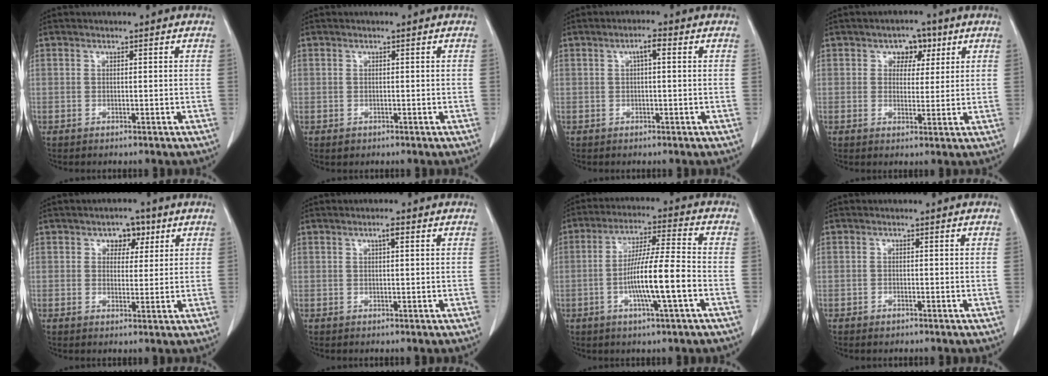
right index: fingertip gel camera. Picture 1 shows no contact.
{"total": 0.8, "force": [-0.3, 0.7, 0.1], "torque": [-0.004, 0.003, -0.002]}
{"total": 2.2, "force": [0.5, 0.4, 2.1], "torque": [-0.036, 0.005, 0.008]}
{"total": 4.3, "force": [1.9, 3.1, 2.3], "torque": [-0.026, 0.009, 0.027]}
{"total": 3.9, "force": [1.9, 2.6, 2.3], "torque": [-0.026, 0.009, 0.026]}
{"total": 1.4, "force": [0.6, 0.2, 1.3], "torque": [-0.023, 0.003, 0.008]}
{"total": 11.0, "force": [-3.0, 0.1, 10.6], "torque": [-0.195, 0.000, -0.058]}
{"total": 0.8, "force": [-0.5, 0.5, 0.3], "torque": [-0.002, 0.001, -0.004]}